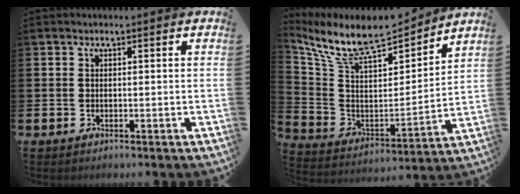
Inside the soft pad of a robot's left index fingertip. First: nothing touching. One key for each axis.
{"total": 9.7, "fx": 8.6, "fy": 2.5, "fz": 3.8, "tx": -0.119, "ty": -0.060, "tz": 0.149}